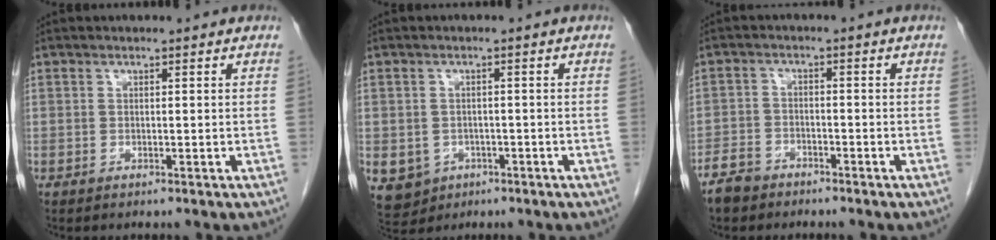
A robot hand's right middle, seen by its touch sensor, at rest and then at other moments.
{"total": 7.5, "force": [-2.9, 6.6, 2.2], "torque": [-0.058, 0.002, -0.033]}
{"total": 3.8, "force": [-3.1, 2.0, 0.8], "torque": [-0.025, 0.002, -0.059]}